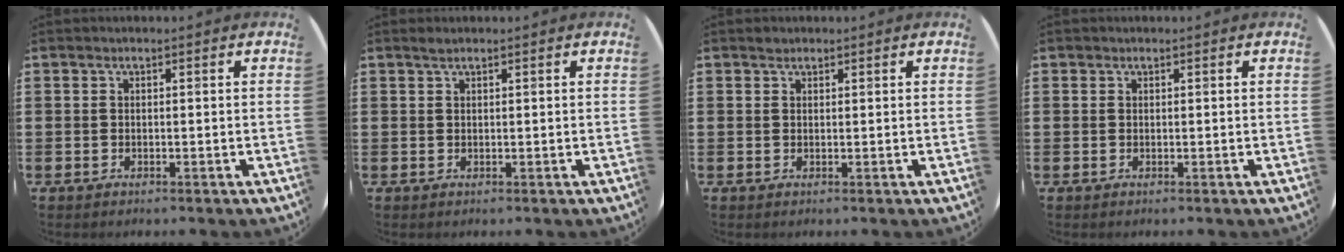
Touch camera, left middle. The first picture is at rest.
{"total": 0.7, "force": [0.6, 0.1, 0.2], "torque": [-0.004, 0.001, 0.011]}
{"total": 0.7, "force": [0.6, 0.3, 0.0], "torque": [0.000, 0.003, 0.012]}
{"total": 0.0}